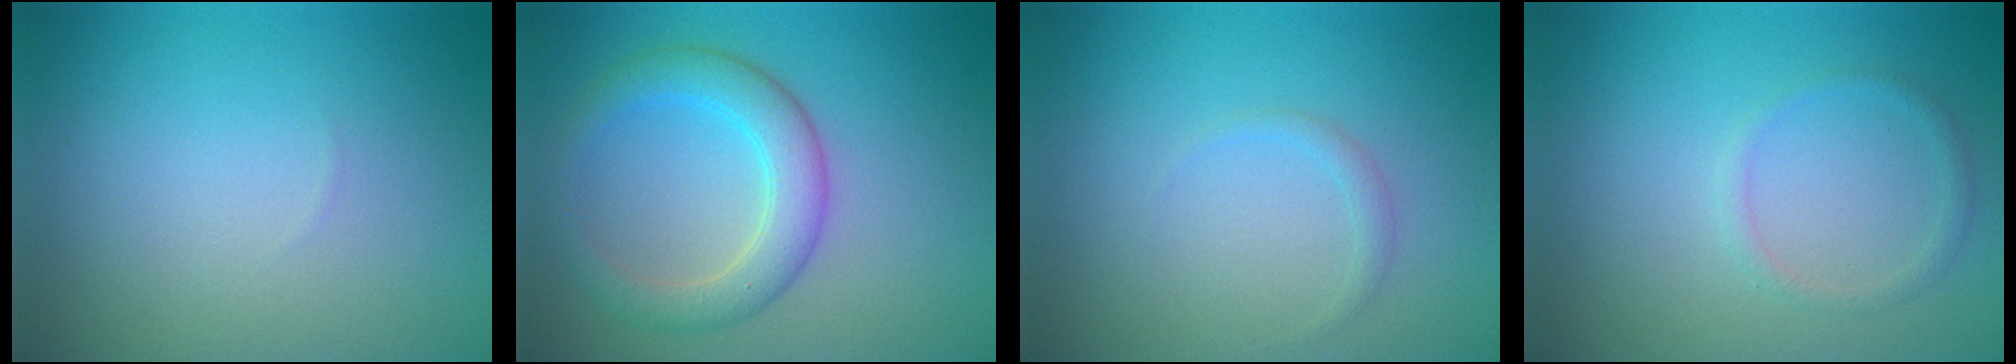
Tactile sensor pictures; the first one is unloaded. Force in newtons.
{"total": 4.5, "press": 4.5, "slide": 0.1}
{"total": 0.8, "press": 0.8, "slide": 0.1}
{"total": 1.1, "press": 1.1, "slide": 0.0}